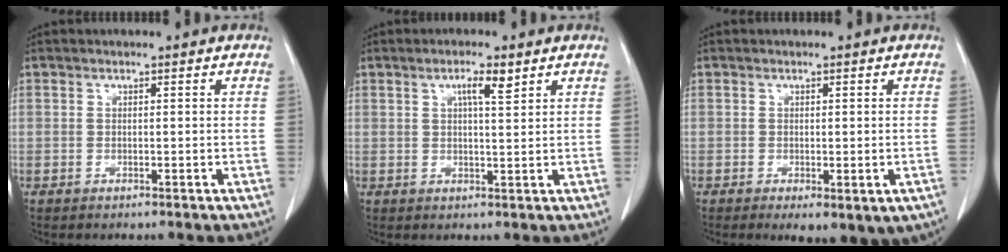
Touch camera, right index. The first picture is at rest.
{"total": 3.5, "force": [1.9, 0.4, 2.9], "torque": [-0.050, 0.000, 0.030]}
{"total": 7.4, "force": [-3.9, 2.8, 5.6], "torque": [-0.060, -0.005, -0.048]}